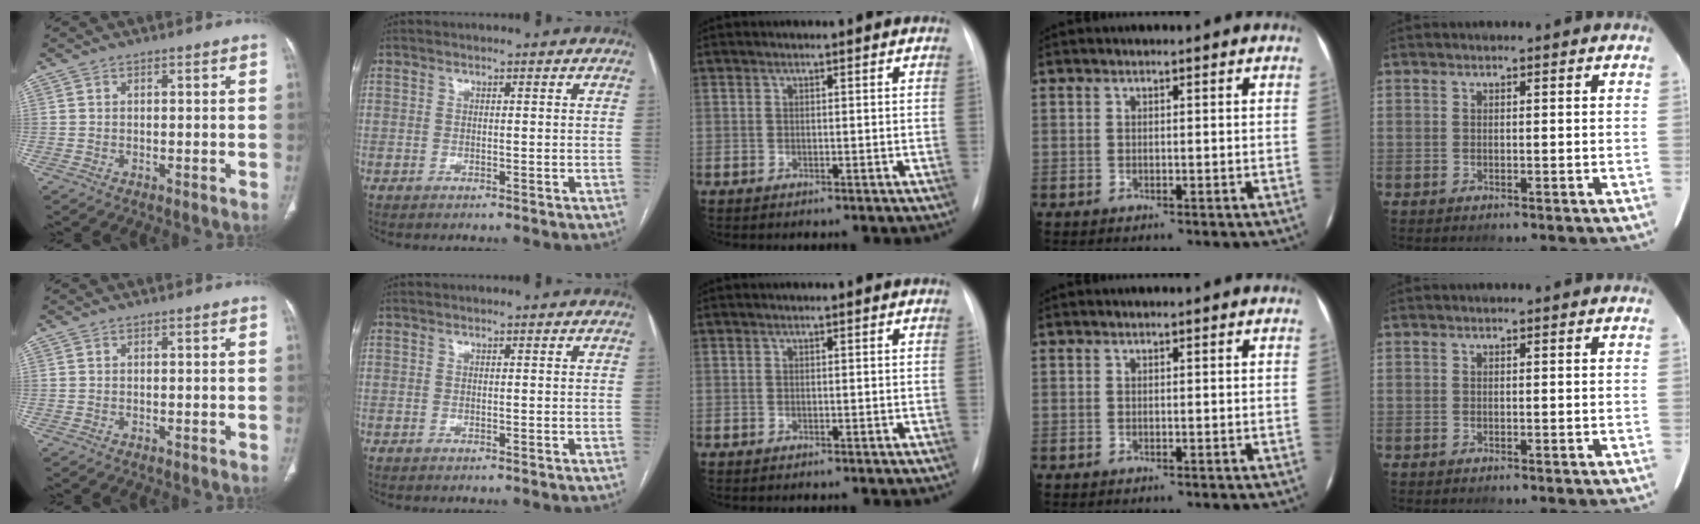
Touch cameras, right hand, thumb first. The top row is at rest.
{}